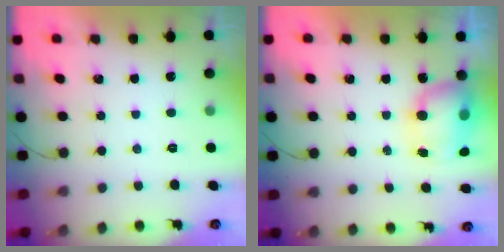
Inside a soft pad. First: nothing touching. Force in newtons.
{"total": 8.7, "press": 8.6, "slide": 1.6}